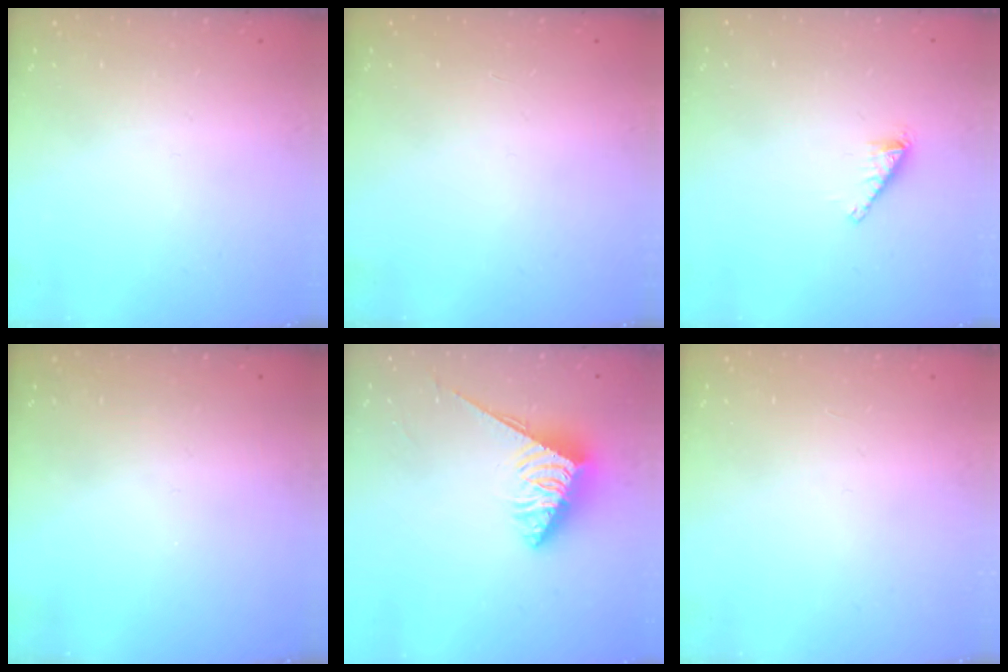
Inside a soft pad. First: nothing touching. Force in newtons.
{"total": 0.0}
{"total": 1.7, "press": 1.7, "slide": 0.2}
{"total": 0.0}
{"total": 3.5, "press": 3.5, "slide": 0.3}
{"total": 0.0}